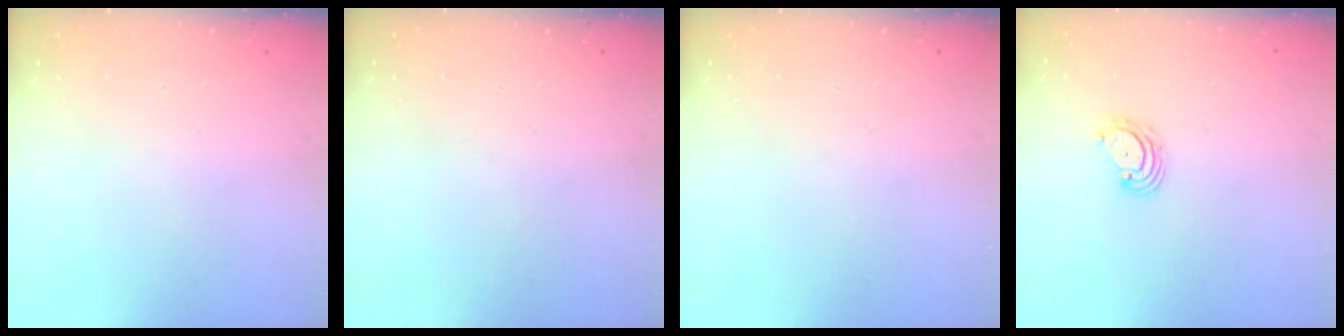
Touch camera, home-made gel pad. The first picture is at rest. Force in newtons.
{"total": 0.0}
{"total": 0.0}
{"total": 3.5, "press": 3.5, "slide": 0.4}